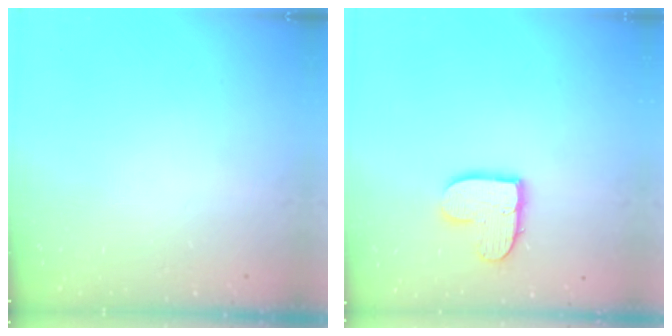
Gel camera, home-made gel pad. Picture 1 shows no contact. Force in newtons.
{"total": 10.1, "press": 10.1, "slide": 0.7}